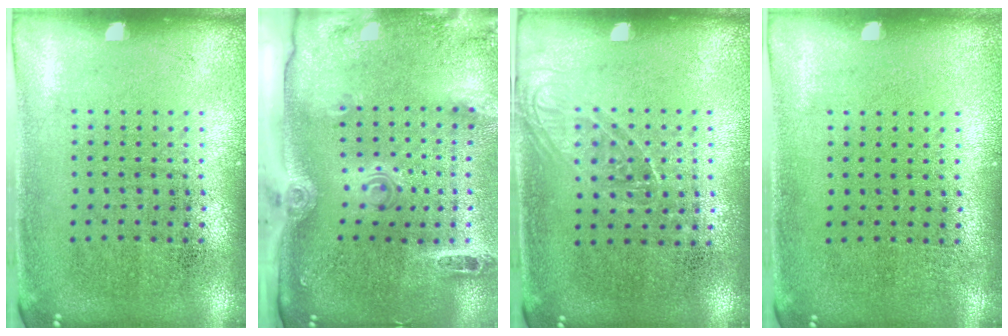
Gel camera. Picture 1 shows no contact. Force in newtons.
{"total": 3.1, "press": 2.1, "slide": 2.3}
{"total": 1.1, "press": 1.0, "slide": 0.6}
{"total": 0.0}